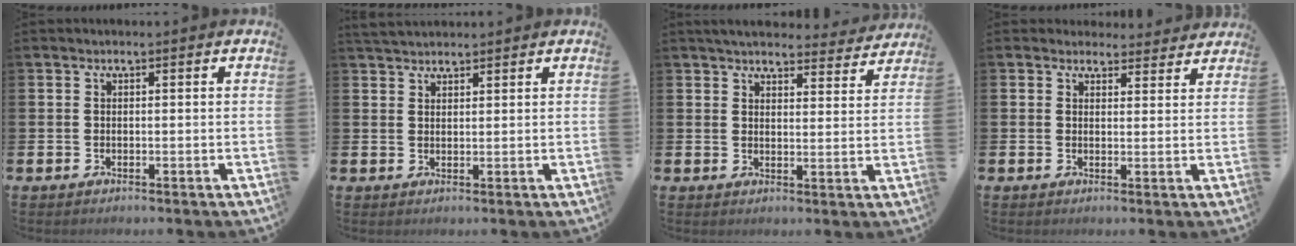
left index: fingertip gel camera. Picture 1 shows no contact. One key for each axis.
{"total": 2.7, "fx": 2.6, "fy": 0.6, "fz": 0.3, "tx": -0.013, "ty": -0.006, "tz": 0.050}
{"total": 4.8, "fx": 4.6, "fy": 0.9, "fz": 1.0, "tx": -0.025, "ty": -0.026, "tz": 0.081}
{"total": 3.2, "fx": 3.0, "fy": 1.1, "fz": -0.1, "tx": 0.010, "ty": -0.018, "tz": 0.051}